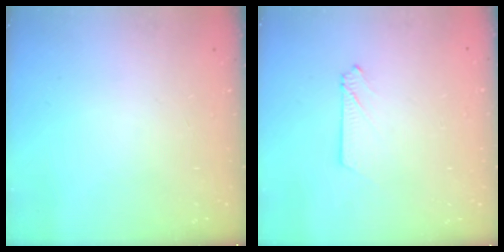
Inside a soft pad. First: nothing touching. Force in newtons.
{"total": 2.6, "press": 2.6, "slide": 0.3}